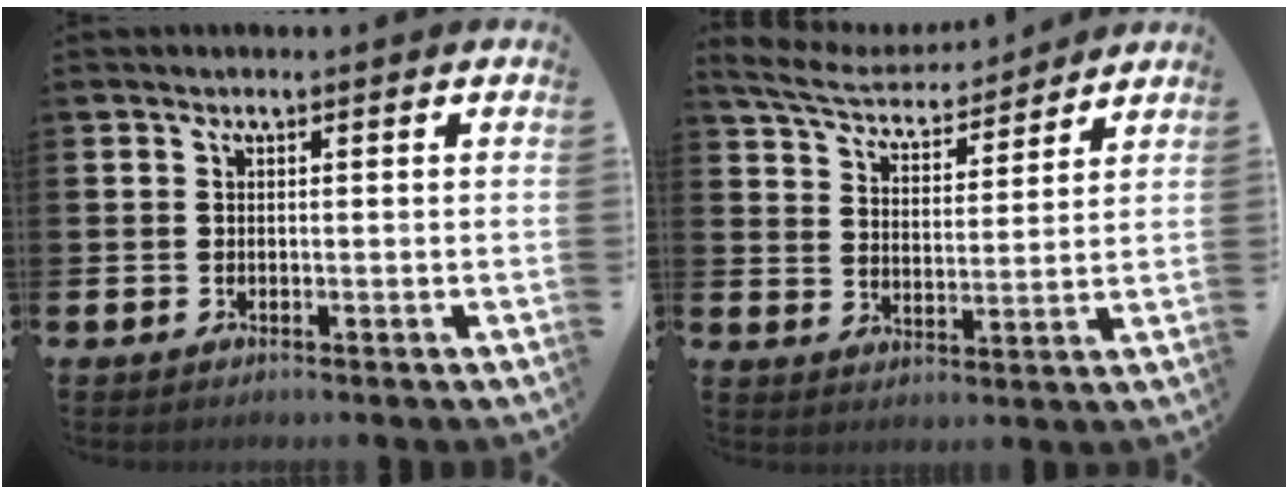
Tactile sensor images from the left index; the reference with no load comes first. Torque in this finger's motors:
{"motor_torque": [0.74, -0.89, 0.15, 0.04]}